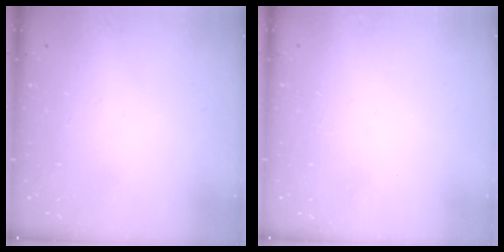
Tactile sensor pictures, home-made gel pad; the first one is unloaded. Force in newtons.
{"total": 1.6, "press": 1.6, "slide": 0.1}